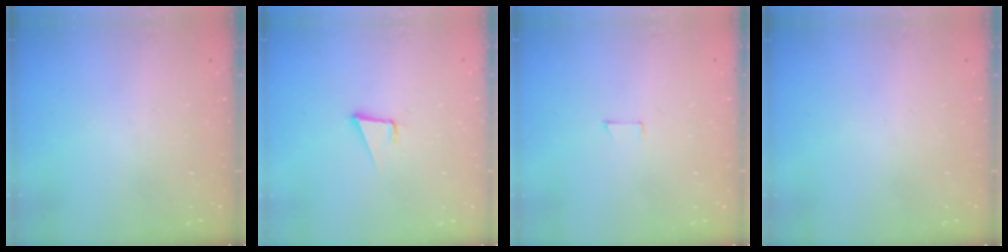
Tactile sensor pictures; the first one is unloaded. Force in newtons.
{"total": 3.4, "press": 2.6, "slide": 2.2}
{"total": 3.8, "press": 3.8, "slide": 0.3}
{"total": 0.0}